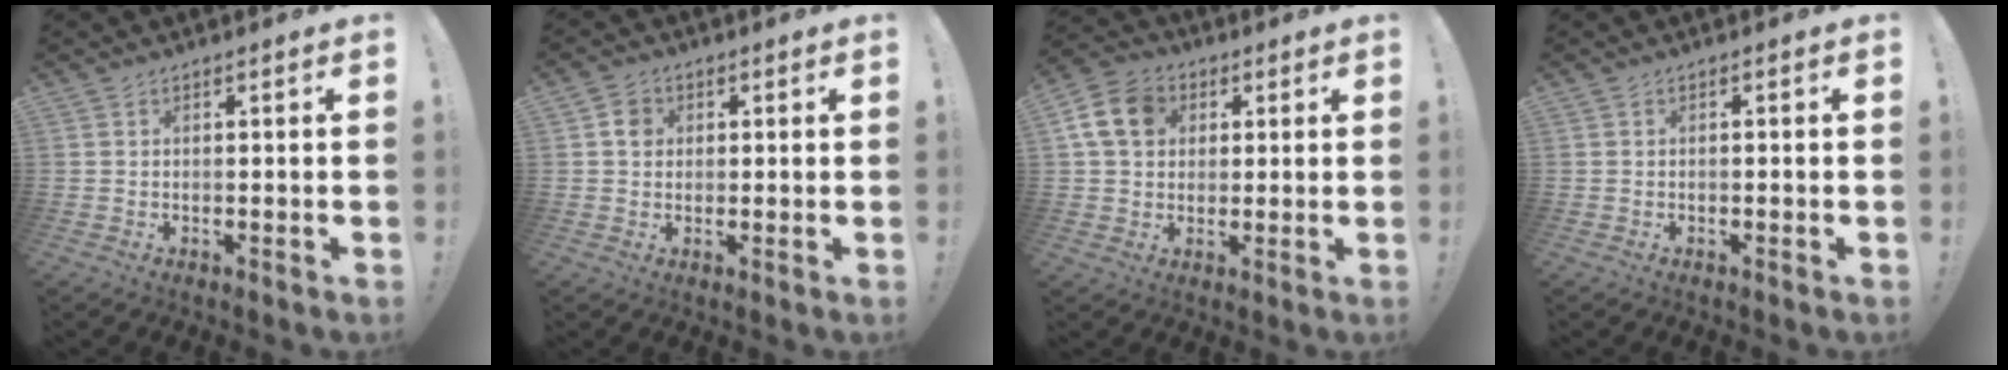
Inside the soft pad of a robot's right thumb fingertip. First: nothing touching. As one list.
[{"total": 4.3, "force": [0.9, 3.9, 1.5], "torque": [-0.013, 0.003, 0.014]}, {"total": 12.2, "force": [3.5, 9.7, 6.6], "torque": [-0.113, 0.002, 0.073]}, {"total": 0.6, "force": [-0.5, -0.1, 0.3], "torque": [-0.005, 0.000, -0.008]}]